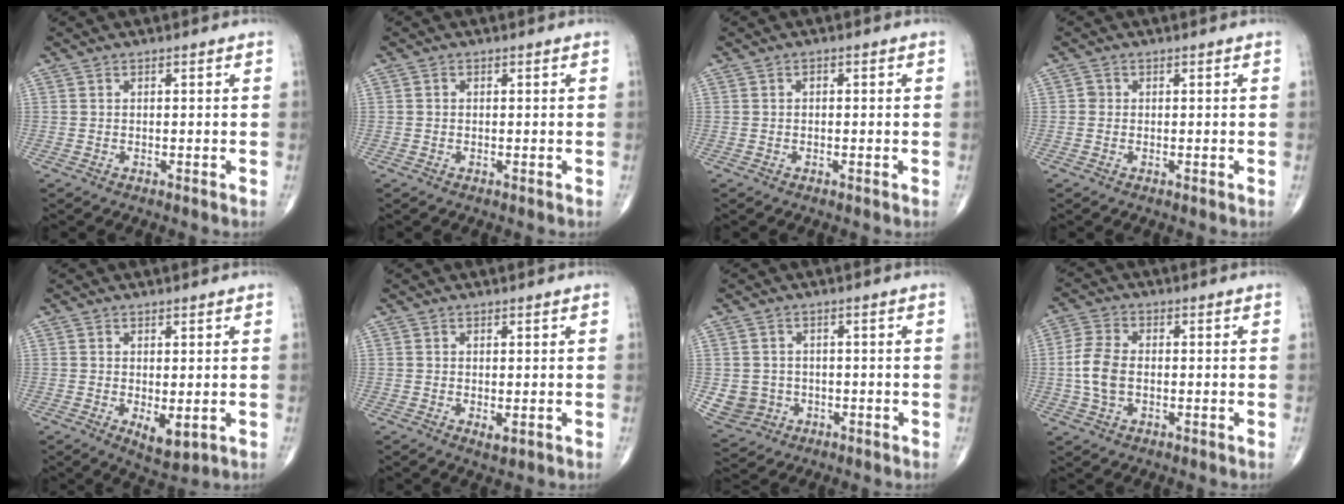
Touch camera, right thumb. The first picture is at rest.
{"total": 0.5, "force": [0.0, 0.5, 0.2], "torque": [-0.001, 0.001, -0.002]}
{"total": 0.7, "force": [0.1, 0.5, 0.6], "torque": [-0.006, 0.002, -0.001]}
{"total": 0.9, "force": [0.0, 0.8, 0.2], "torque": [0.002, 0.003, -0.002]}
{"total": 4.5, "force": [-0.7, 2.0, 3.9], "torque": [-0.058, -0.015, -0.004]}
{"total": 1.5, "force": [-0.2, 0.7, 1.3], "torque": [-0.024, -0.006, -0.001]}
{"total": 5.7, "force": [-0.8, 5.5, 1.3], "torque": [-0.010, 0.006, -0.004]}
{"total": 7.0, "force": [-0.5, 4.4, 5.5], "torque": [-0.120, 0.012, -0.014]}